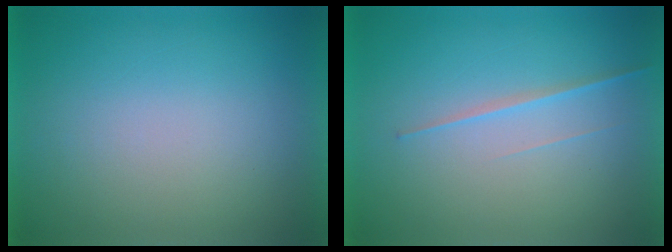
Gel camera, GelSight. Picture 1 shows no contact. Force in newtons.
{"total": 2.0}